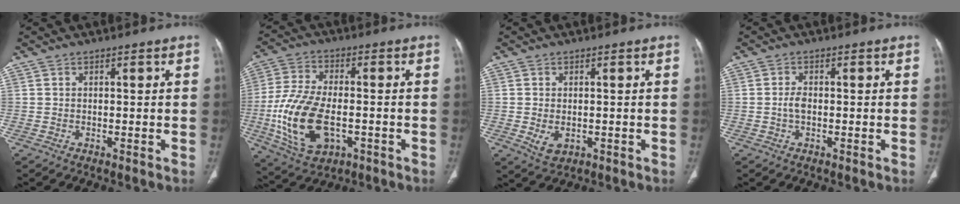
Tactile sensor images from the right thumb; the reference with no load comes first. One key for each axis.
{"total": 16.4, "fx": -3.5, "fy": 9.0, "fz": 13.3, "tx": -0.272, "ty": 0.005, "tz": -0.055}
{"total": 3.6, "fx": -0.6, "fy": 2.4, "fz": 2.6, "tx": -0.047, "ty": -0.004, "tz": 0.000}
{"total": 2.0, "fx": -0.4, "fy": 1.1, "fz": 1.6, "tx": -0.035, "ty": 0.004, "tz": -0.008}